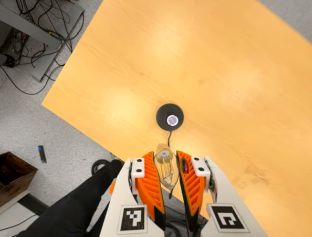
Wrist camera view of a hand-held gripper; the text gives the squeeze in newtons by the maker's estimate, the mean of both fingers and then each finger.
{"total": 22.2, "left": 26.2, "right": 18.2}